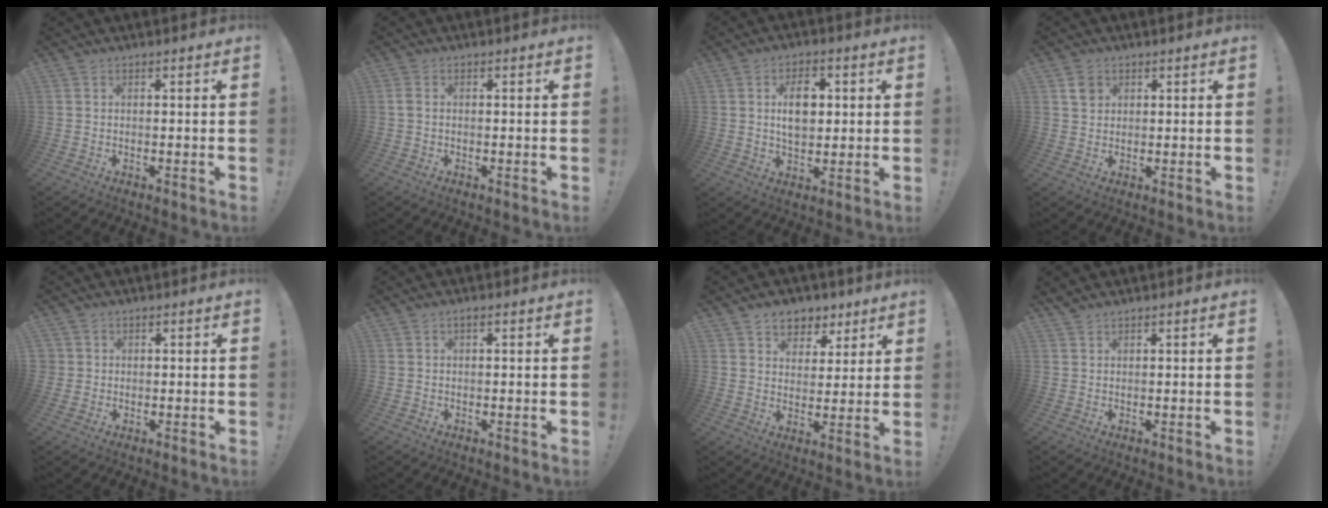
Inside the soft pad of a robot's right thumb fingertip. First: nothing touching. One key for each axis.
{"total": 1.3, "fx": 0.0, "fy": 0.8, "fz": 1.0, "tx": -0.024, "ty": 0.007, "tz": 0.002}
{"total": 9.3, "fx": 1.5, "fy": 6.3, "fz": 6.6, "tx": -0.104, "ty": 0.007, "tz": 0.023}
{"total": 3.3, "fx": 1.6, "fy": 2.6, "fz": 1.2, "tx": -0.006, "ty": -0.006, "tz": 0.029}
{"total": 1.9, "fx": 0.5, "fy": 1.8, "fz": 0.0, "tx": 0.003, "ty": -0.001, "tz": 0.010}
{"total": 0.7, "fx": 0.2, "fy": 0.3, "fz": 0.6, "tx": -0.015, "ty": 0.002, "tz": 0.002}
{"total": 7.4, "fx": 4.8, "fy": 5.5, "fz": 1.4, "tx": -0.008, "ty": -0.033, "tz": 0.093}
{"total": 1.0, "fx": 1.0, "fy": 0.2, "fz": 0.3, "tx": -0.010, "ty": 0.000, "tz": 0.020}